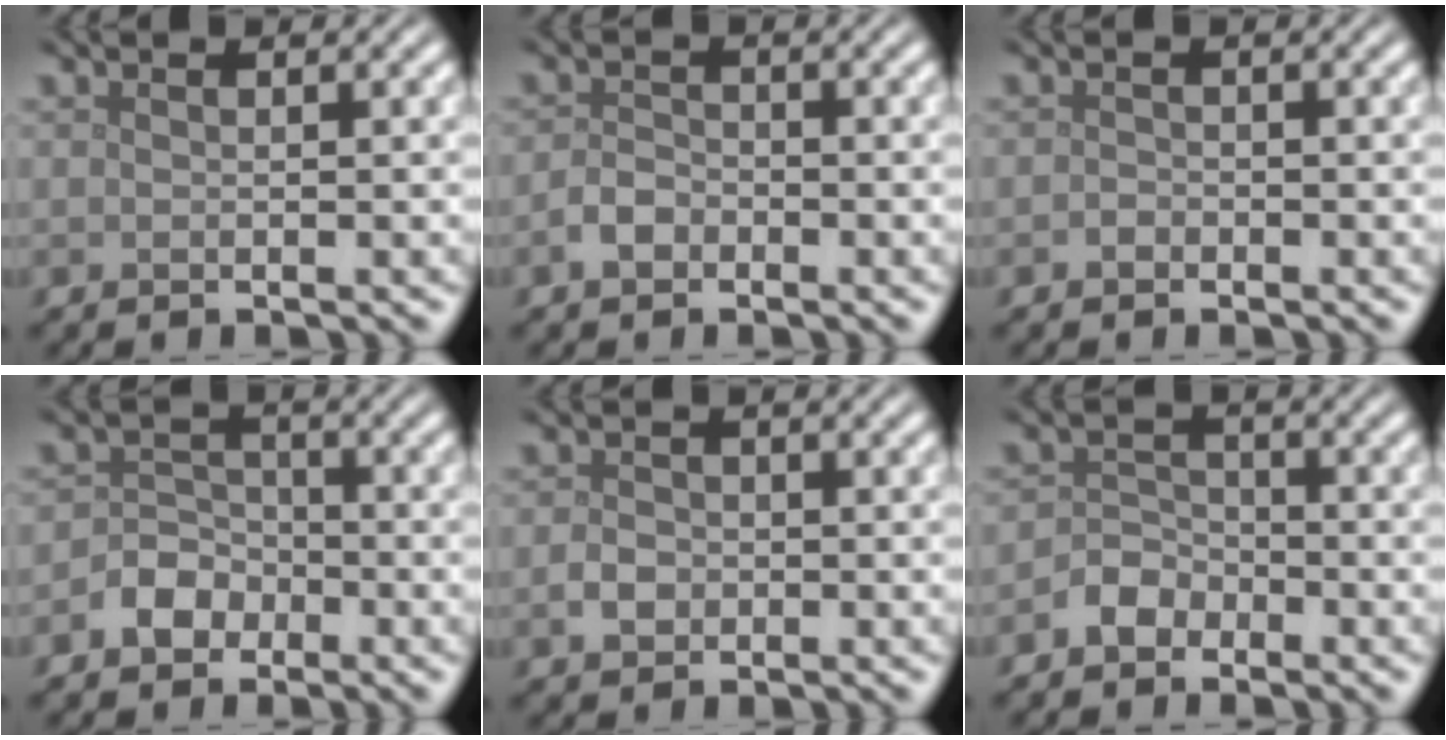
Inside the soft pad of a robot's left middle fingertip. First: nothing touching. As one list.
[{"total": 1.7, "force": [-1.0, 1.0, 0.8], "torque": [-0.014, 0.004, -0.024]}, {"total": 0.7, "force": [-0.4, 0.5, 0.2], "torque": [-0.004, -0.001, -0.009]}, {"total": 2.5, "force": [-1.3, 1.9, 0.8], "torque": [-0.008, 0.008, -0.028]}, {"total": 1.6, "force": [-0.5, 1.3, 0.8], "torque": [-0.014, 0.000, -0.014]}, {"total": 2.0, "force": [-1.3, 1.4, 0.5], "torque": [-0.006, 0.010, -0.029]}]